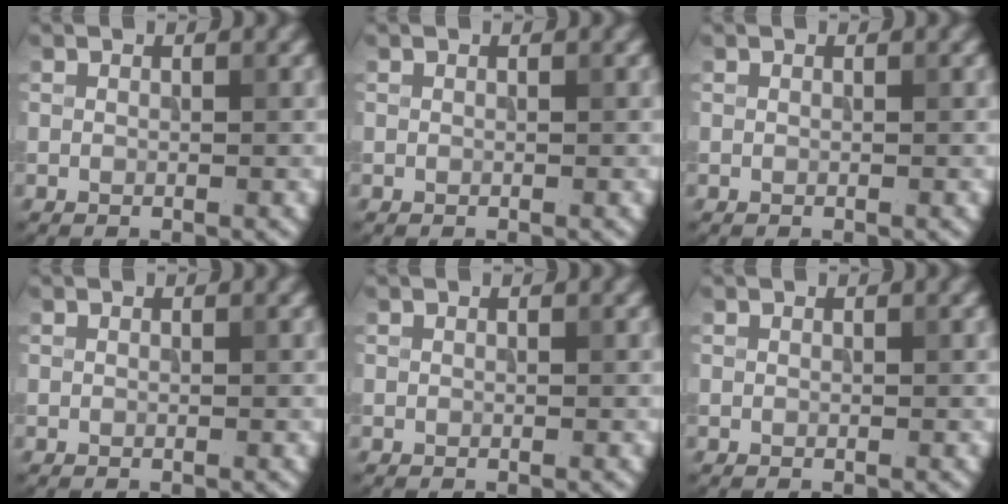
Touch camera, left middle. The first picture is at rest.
{"total": 0.0}
{"total": 0.0}
{"total": 0.0}
{"total": 0.0}
{"total": 0.0}